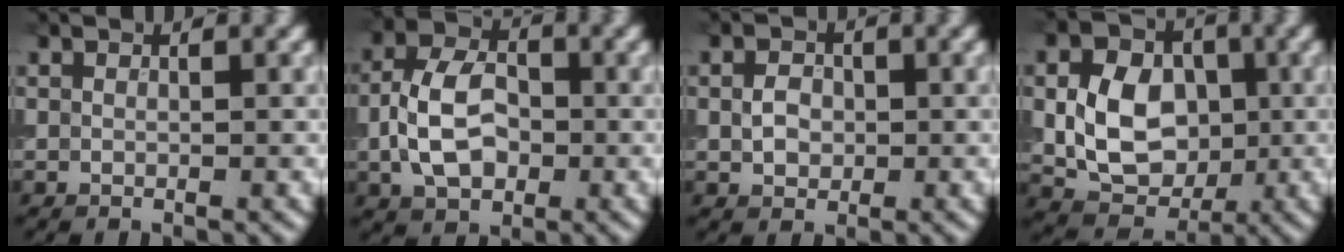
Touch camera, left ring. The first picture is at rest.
{"total": 5.8, "force": [-0.9, 3.9, 4.2], "torque": [-0.084, 0.007, -0.022]}
{"total": 2.1, "force": [0.0, 1.7, 1.3], "torque": [-0.027, 0.002, -0.003]}
{"total": 7.0, "force": [0.0, 5.3, 4.6], "torque": [-0.081, 0.003, -0.004]}